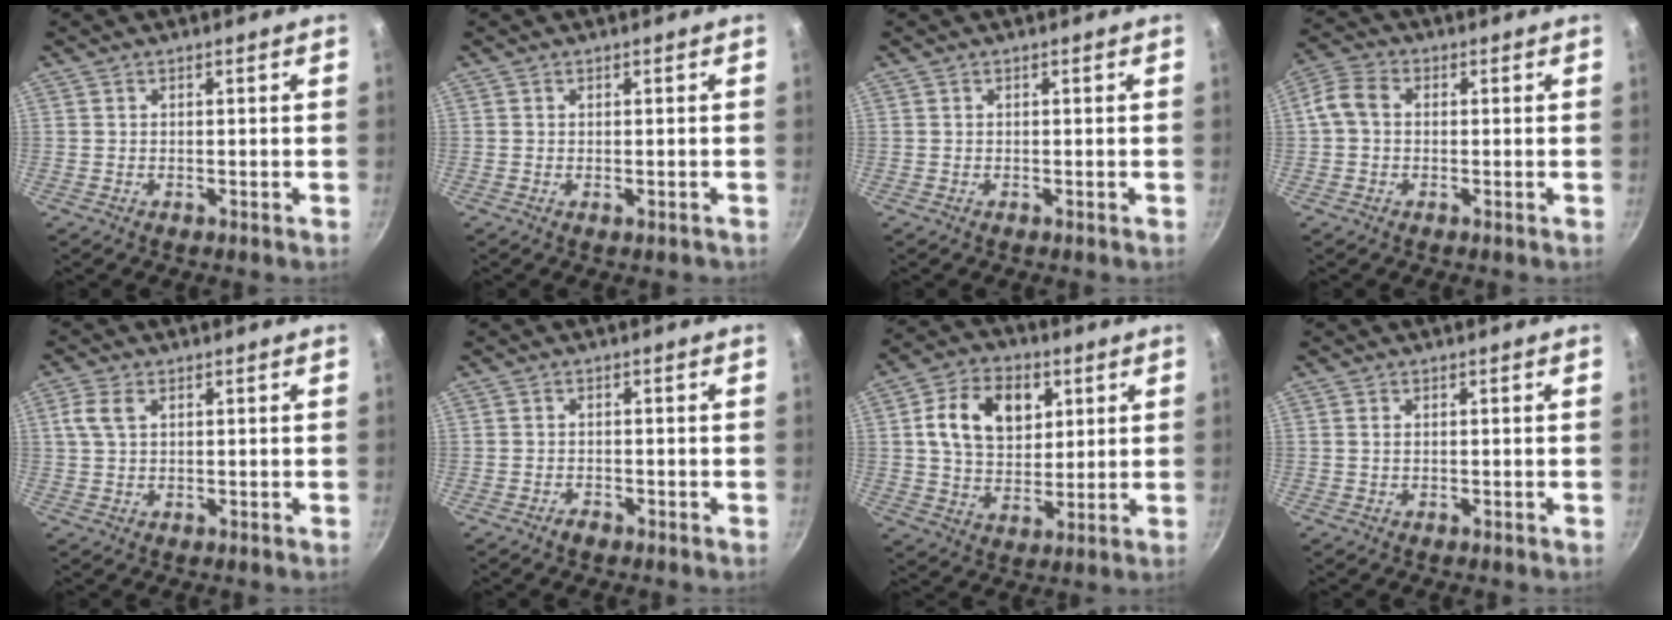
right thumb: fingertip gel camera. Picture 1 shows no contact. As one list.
[{"total": 0.7, "force": [-0.3, 0.2, 0.6], "torque": [-0.009, 0.005, 0.001]}, {"total": 0.0}, {"total": 5.5, "force": [0.3, 4.1, 3.7], "torque": [-0.077, 0.019, 0.000]}, {"total": 3.8, "force": [1.4, 2.2, 2.8], "torque": [-0.070, 0.009, 0.030]}, {"total": 1.2, "force": [-0.9, 0.5, 0.5], "torque": [-0.007, 0.005, -0.017]}, {"total": 14.0, "force": [4.1, 9.7, 9.2], "torque": [-0.125, -0.003, 0.072]}, {"total": 0.6, "force": [0.1, 0.4, 0.5], "torque": [-0.011, 0.000, 0.001]}]